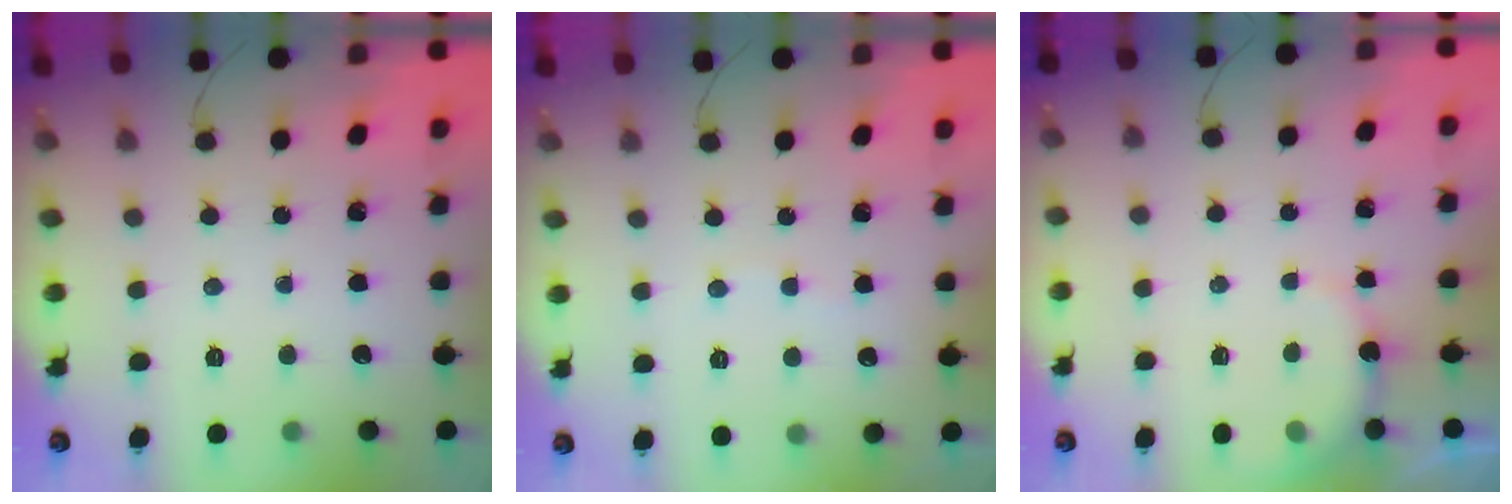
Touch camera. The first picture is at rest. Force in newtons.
{"total": 4.7, "press": 4.7, "slide": 0.7}
{"total": 3.4, "press": 3.3, "slide": 0.8}